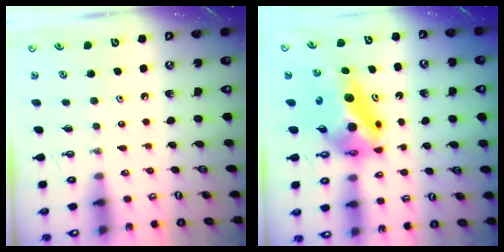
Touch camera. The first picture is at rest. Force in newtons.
{"total": 11.1, "press": 10.7, "slide": 3.0}